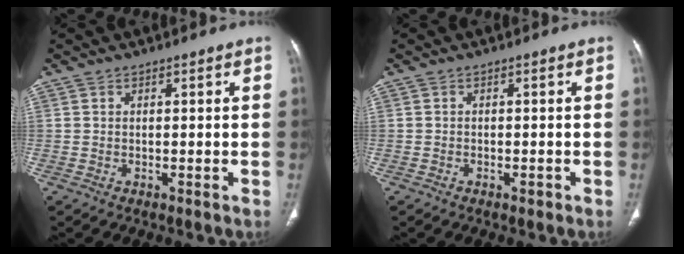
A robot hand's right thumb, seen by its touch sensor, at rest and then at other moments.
{"total": 0.8, "force": [-0.5, 0.5, 0.4], "torque": [-0.006, 0.000, -0.009]}